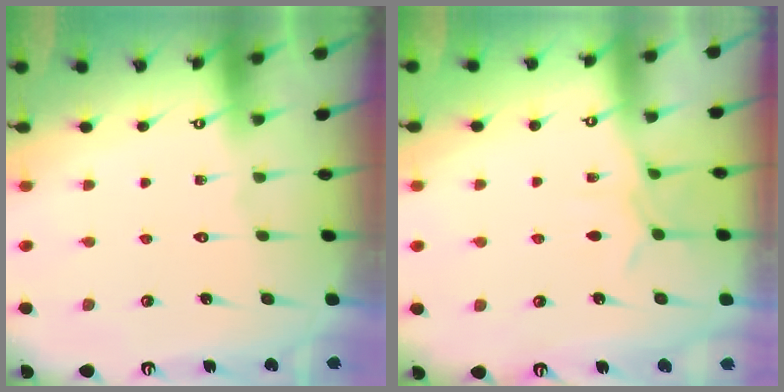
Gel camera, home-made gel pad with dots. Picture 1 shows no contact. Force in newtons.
{"total": 6.6, "press": 6.6, "slide": 0.7}